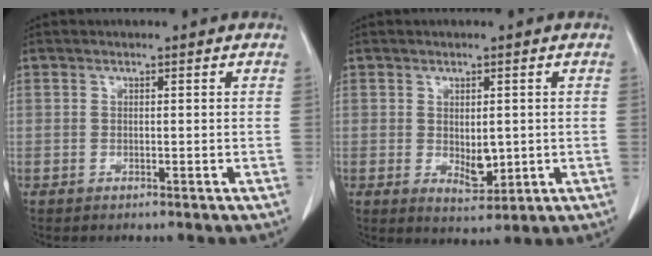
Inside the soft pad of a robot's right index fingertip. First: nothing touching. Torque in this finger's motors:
{"motor_torque": [0.37, 0.23, 0.24, 0.05]}